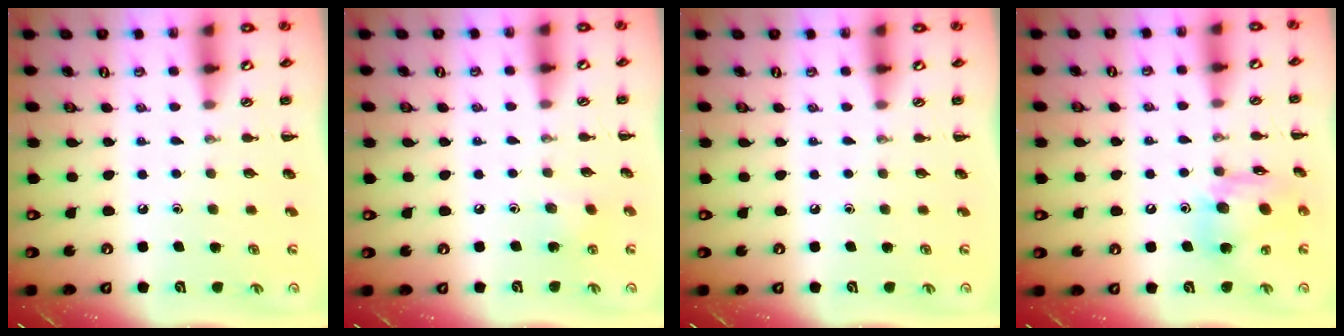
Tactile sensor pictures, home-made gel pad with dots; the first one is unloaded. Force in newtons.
{"total": 4.0, "press": 3.8, "slide": 1.3}
{"total": 0.0}
{"total": 14.1, "press": 14.0, "slide": 1.8}